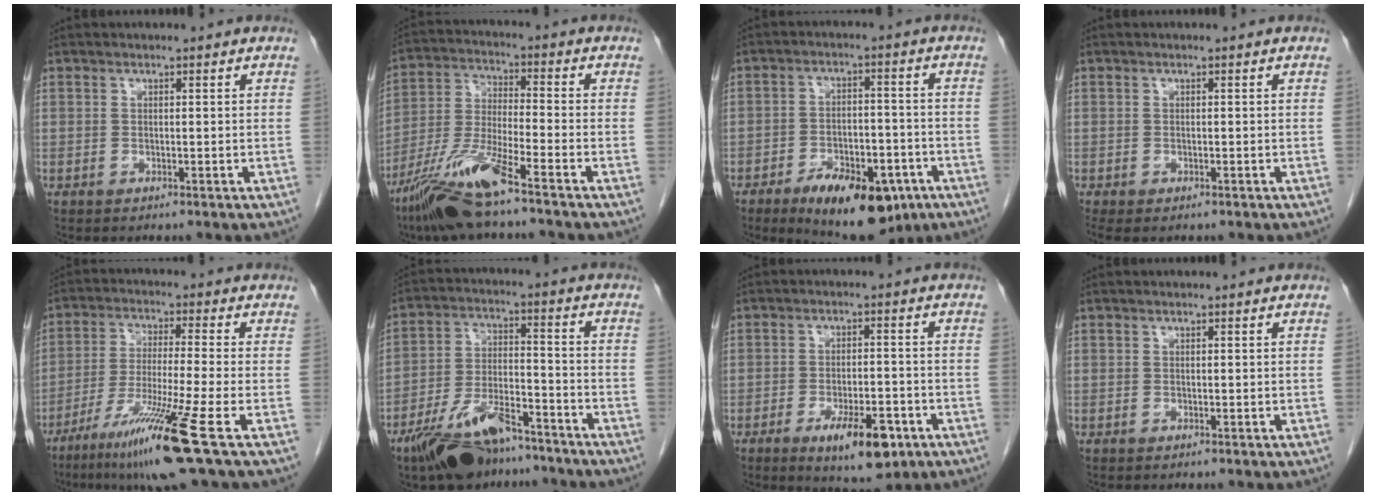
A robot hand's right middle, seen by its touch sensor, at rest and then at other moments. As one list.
[{"total": 11.6, "force": [-8.1, 0.2, 8.3], "torque": [-0.177, -0.025, -0.157]}, {"total": 13.8, "force": [-8.1, 5.8, 9.5], "torque": [-0.139, -0.005, -0.118]}, {"total": 2.3, "force": [-1.7, 1.1, 1.2], "torque": [-0.015, -0.005, -0.023]}, {"total": 12.9, "force": [-7.2, -1.8, 10.6], "torque": [-0.210, -0.045, -0.131]}, {"total": 13.0, "force": [-10.0, 4.0, 7.2], "torque": [-0.131, 0.002, -0.176]}, {"total": 9.1, "force": [-4.7, 2.9, 7.2], "torque": [-0.115, -0.011, -0.064]}, {"total": 0.0}]